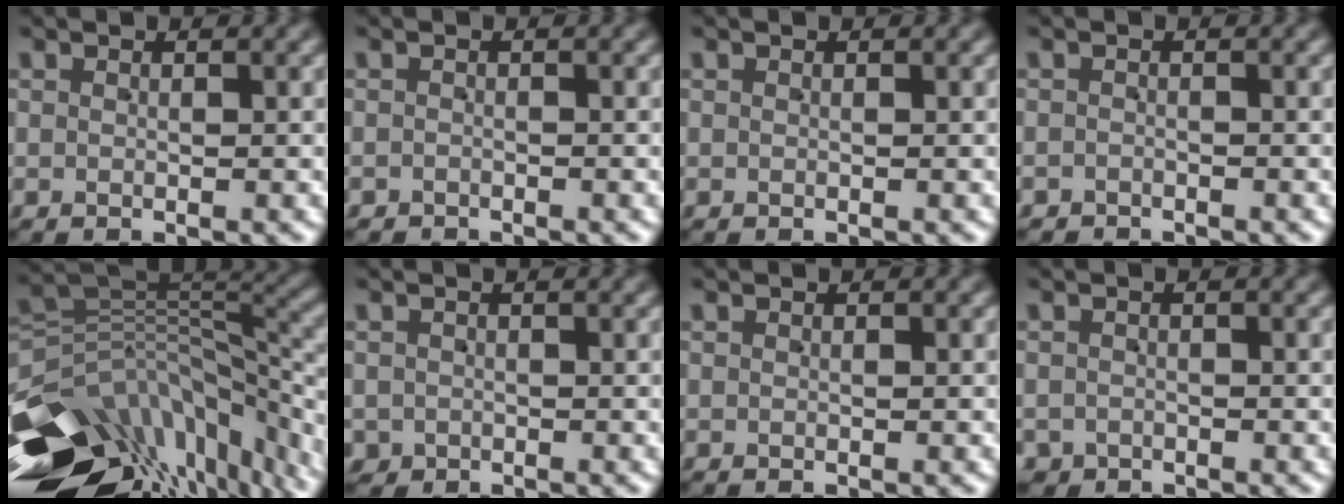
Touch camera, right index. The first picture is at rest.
{"total": 1.2, "force": [-1.1, 0.2, -0.6], "torque": [0.015, -0.007, -0.017]}
{"total": 0.0}
{"total": 1.6, "force": [-1.4, 0.2, -0.6], "torque": [0.017, -0.007, -0.024]}
{"total": 19.3, "force": [-7.8, 11.9, 13.1], "torque": [-0.205, -0.057, -0.094]}
{"total": 2.5, "force": [-1.5, 2.1, 0.0], "torque": [-0.001, -0.023, -0.017]}
{"total": 0.0}
{"total": 2.4, "force": [-1.9, 1.4, -0.4], "torque": [0.011, -0.017, -0.029]}